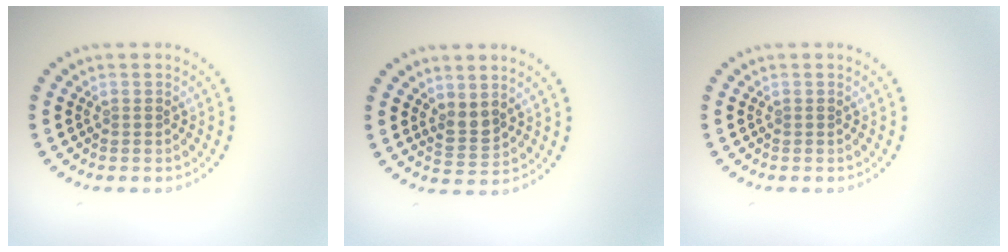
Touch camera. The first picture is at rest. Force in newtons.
{"total": 1.9, "press": 1.6, "slide": 1.0}
{"total": 0.0}